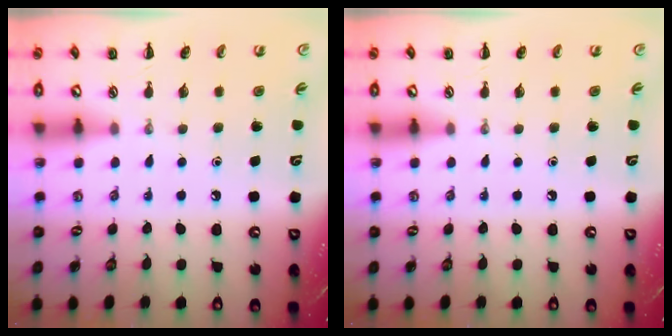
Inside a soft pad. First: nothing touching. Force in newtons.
{"total": 0.0}